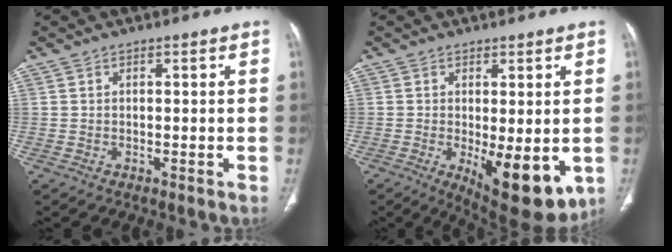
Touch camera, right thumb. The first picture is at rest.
{"total": 12.7, "force": [-2.9, 4.8, 11.3], "torque": [-0.150, -0.026, -0.025]}